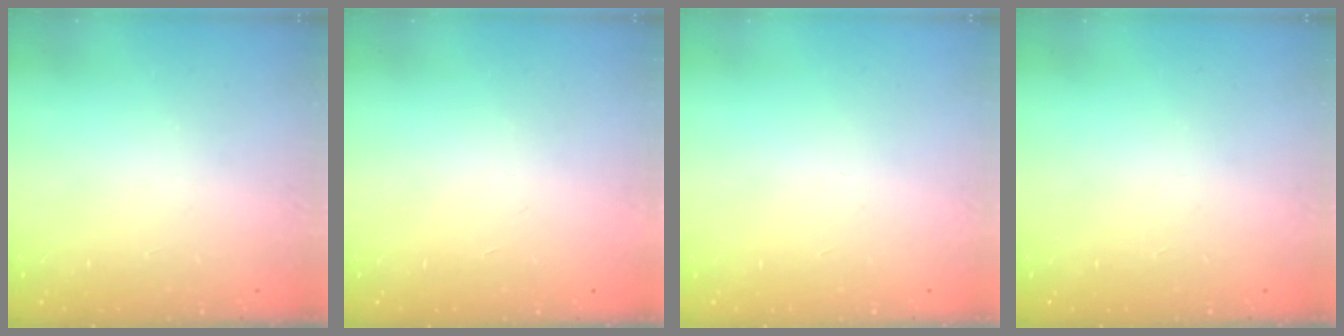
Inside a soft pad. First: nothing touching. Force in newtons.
{"total": 1.6, "press": 1.6, "slide": 0.1}
{"total": 0.0}
{"total": 0.0}